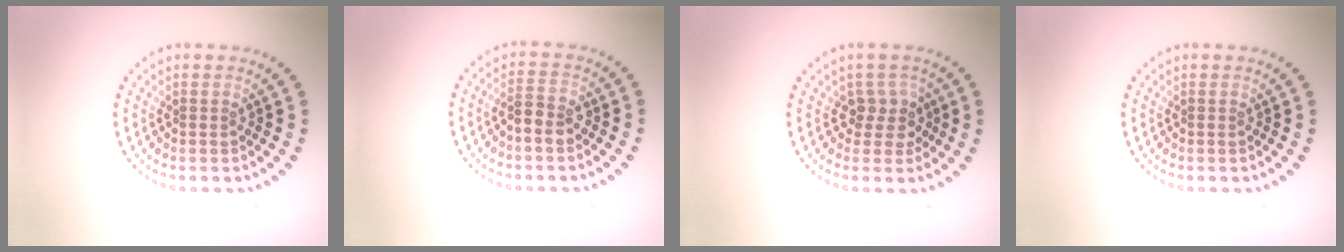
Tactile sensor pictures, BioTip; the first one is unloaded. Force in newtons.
{"total": 2.0, "press": 1.9, "slide": 0.7}
{"total": 2.4, "press": 1.9, "slide": 1.5}
{"total": 0.0}